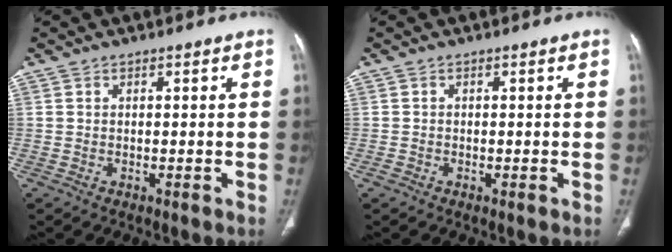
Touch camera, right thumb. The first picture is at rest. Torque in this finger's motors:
{"motor_torque": [-0.33, 0.06, -0.02, 0.34, 0.02]}